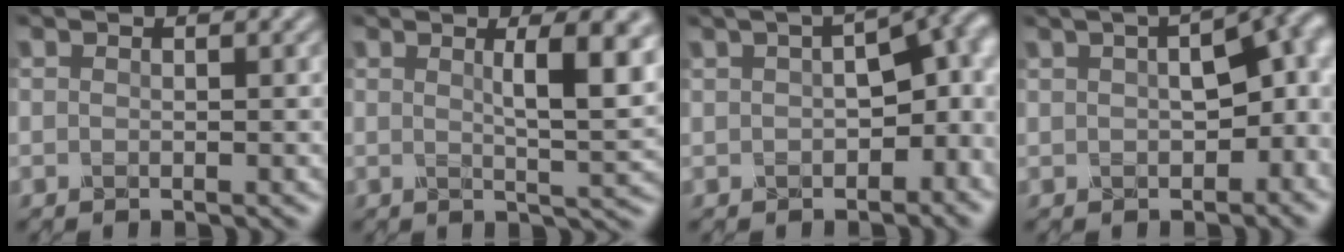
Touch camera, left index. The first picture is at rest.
{"total": 6.1, "force": [1.7, 1.5, 5.7], "torque": [-0.066, 0.001, 0.024]}
{"total": 9.8, "force": [0.0, 5.6, 8.0], "torque": [-0.077, -0.004, 0.005]}
{"total": 11.7, "force": [0.9, 6.6, 9.6], "torque": [-0.098, 0.011, 0.014]}